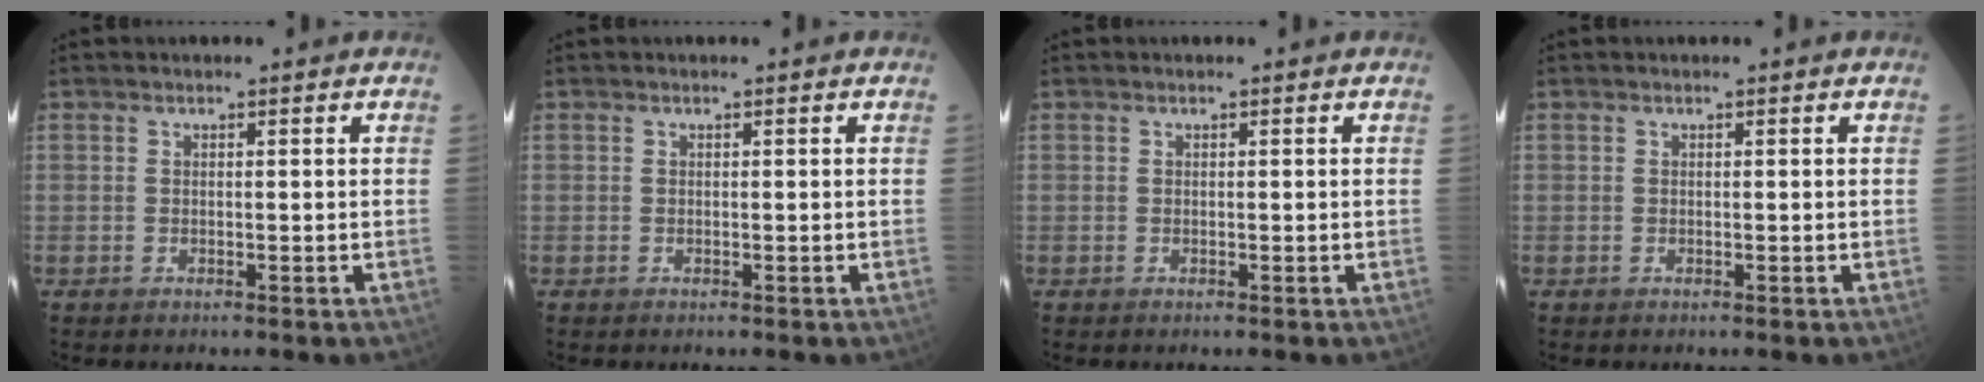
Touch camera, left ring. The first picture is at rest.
{"total": 0.0}
{"total": 0.0}
{"total": 0.0}